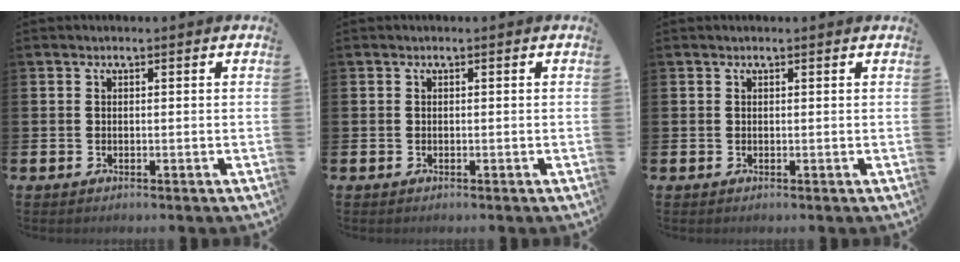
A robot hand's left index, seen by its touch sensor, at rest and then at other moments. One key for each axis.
{"total": 0.0}
{"total": 0.0}